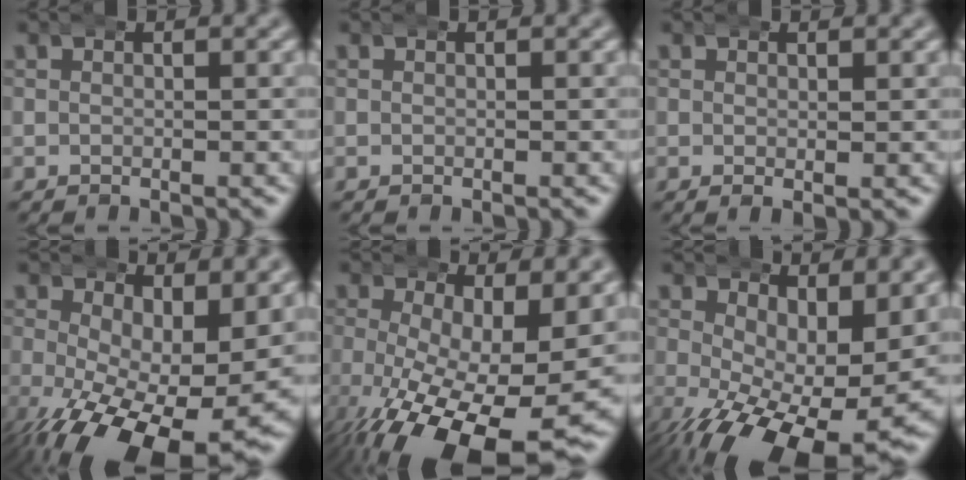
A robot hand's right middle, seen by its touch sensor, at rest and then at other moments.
{"total": 0.0}
{"total": 0.7, "force": [0.2, 0.1, 0.7], "torque": [-0.010, -0.004, 0.005]}
{"total": 11.0, "force": [-3.5, 4.9, 9.1], "torque": [-0.160, -0.059, -0.026]}
{"total": 12.2, "force": [-4.2, 5.2, 10.2], "torque": [-0.187, -0.060, -0.032]}
{"total": 10.0, "force": [-2.7, 4.3, 8.6], "torque": [-0.140, -0.051, -0.015]}